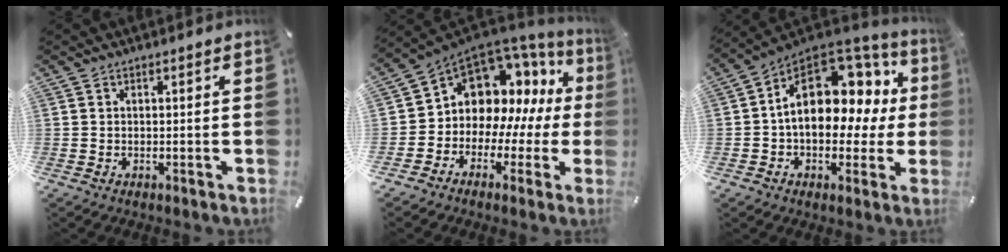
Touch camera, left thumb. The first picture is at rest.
{"total": 10.3, "force": [3.5, 8.8, 4.0], "torque": [-0.082, -0.050, 0.070]}
{"total": 18.4, "force": [3.4, 12.2, 13.3], "torque": [-0.195, -0.012, 0.062]}